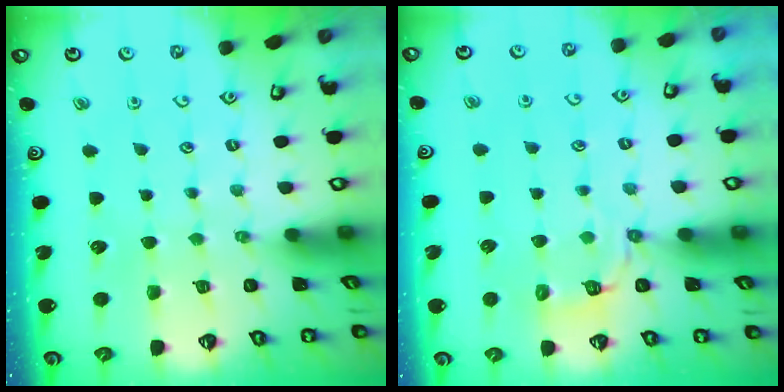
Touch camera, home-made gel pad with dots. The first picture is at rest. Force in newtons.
{"total": 3.7, "press": 3.1, "slide": 2.0}